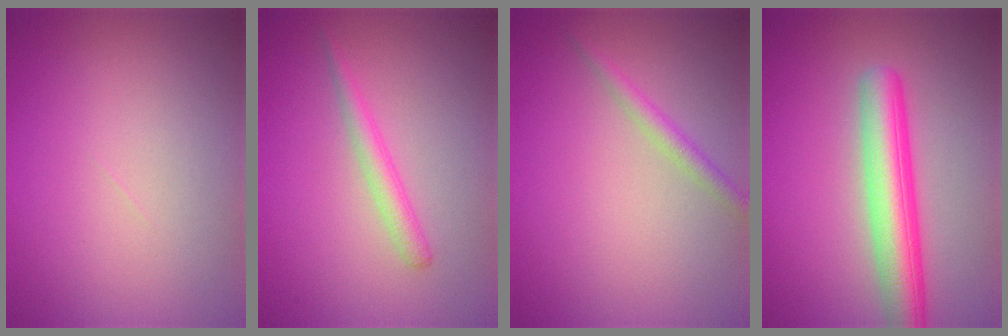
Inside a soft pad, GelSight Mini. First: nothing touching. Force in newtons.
{"total": 1.8, "press": 1.8, "slide": 0.0}
{"total": 1.6, "press": 1.6, "slide": 0.0}
{"total": 5.8, "press": 5.8, "slide": 0.2}